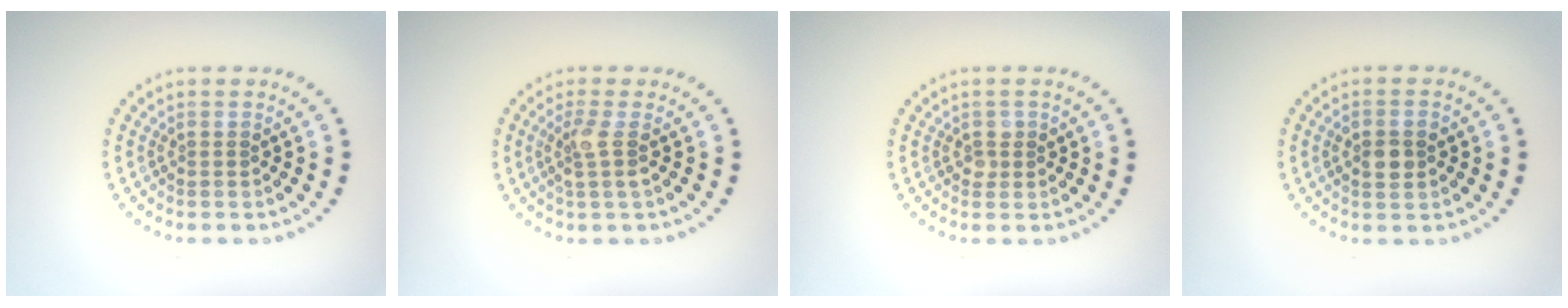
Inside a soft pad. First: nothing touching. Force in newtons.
{"total": 2.0, "press": 1.5, "slide": 1.3}
{"total": 1.1, "press": 1.0, "slide": 0.3}
{"total": 2.5, "press": 2.5, "slide": 0.2}